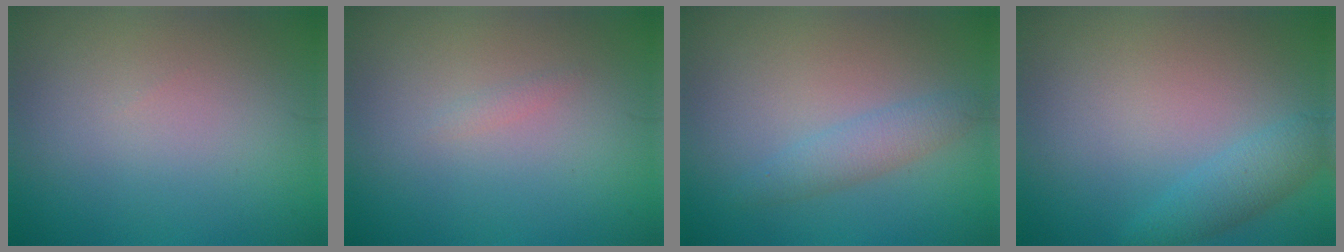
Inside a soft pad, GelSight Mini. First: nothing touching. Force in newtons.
{"total": 0.5, "press": 0.5, "slide": 0.0}
{"total": 2.1, "press": 2.1, "slide": 0.0}
{"total": 2.3, "press": 2.3, "slide": 0.1}